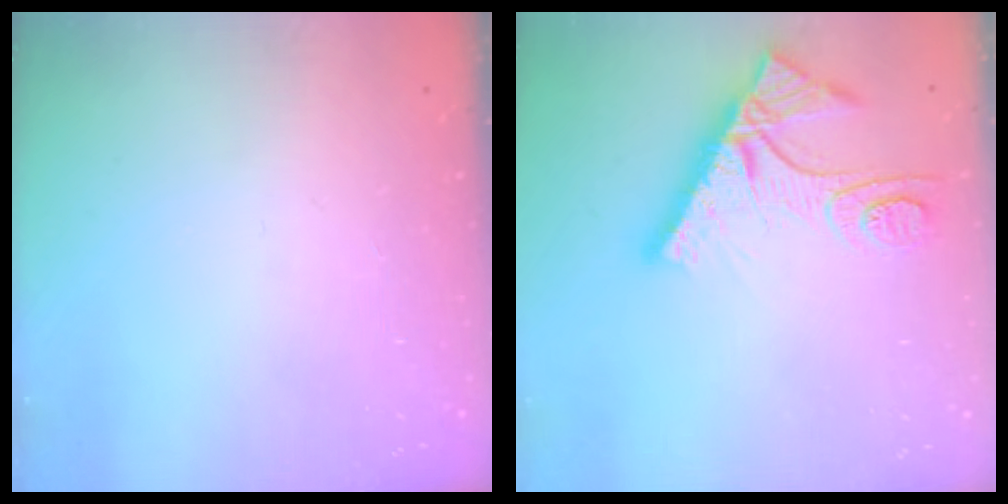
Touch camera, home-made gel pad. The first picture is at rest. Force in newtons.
{"total": 10.7, "press": 10.6, "slide": 1.1}